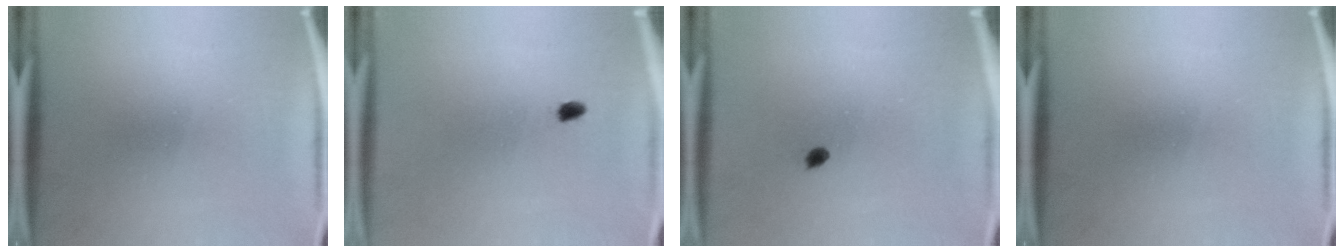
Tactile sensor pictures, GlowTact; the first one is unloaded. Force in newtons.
{"total": 1.2}
{"total": 1.1}
{"total": 0.0}